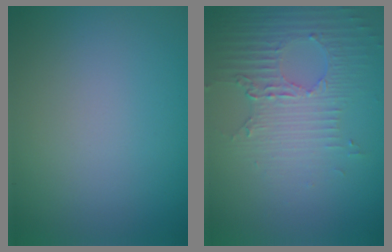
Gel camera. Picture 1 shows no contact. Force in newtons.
{"total": 3.6, "press": 3.1, "slide": 1.8}